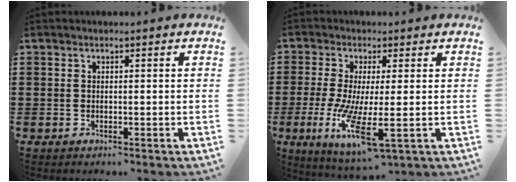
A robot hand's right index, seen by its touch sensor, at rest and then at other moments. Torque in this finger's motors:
{"motor_torque": [2.14, 0.00, 1.00, 0.21]}